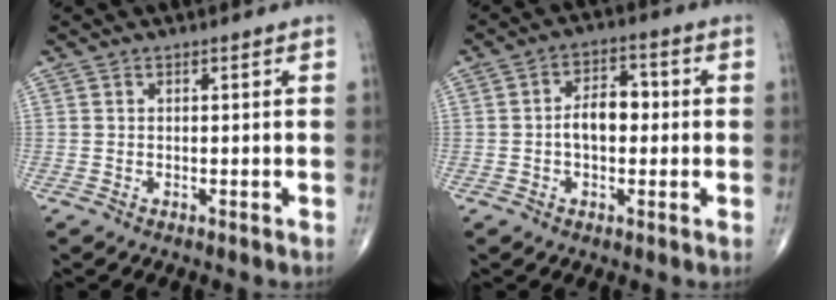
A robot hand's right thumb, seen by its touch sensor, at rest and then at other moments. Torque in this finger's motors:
{"motor_torque": [0.93, 1.42, 0.75, -0.23, 0.06]}